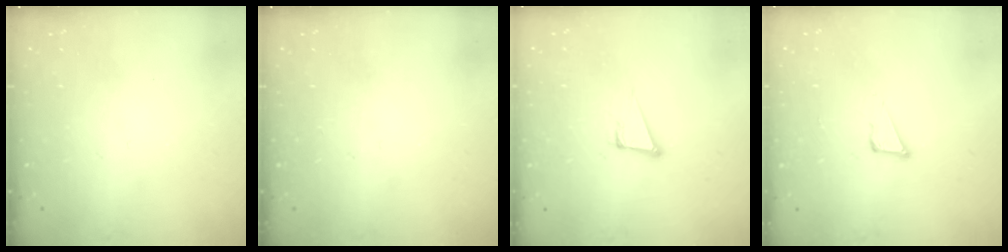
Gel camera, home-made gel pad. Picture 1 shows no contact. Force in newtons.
{"total": 0.0}
{"total": 5.4, "press": 4.4, "slide": 3.1}
{"total": 3.8, "press": 3.7, "slide": 0.9}